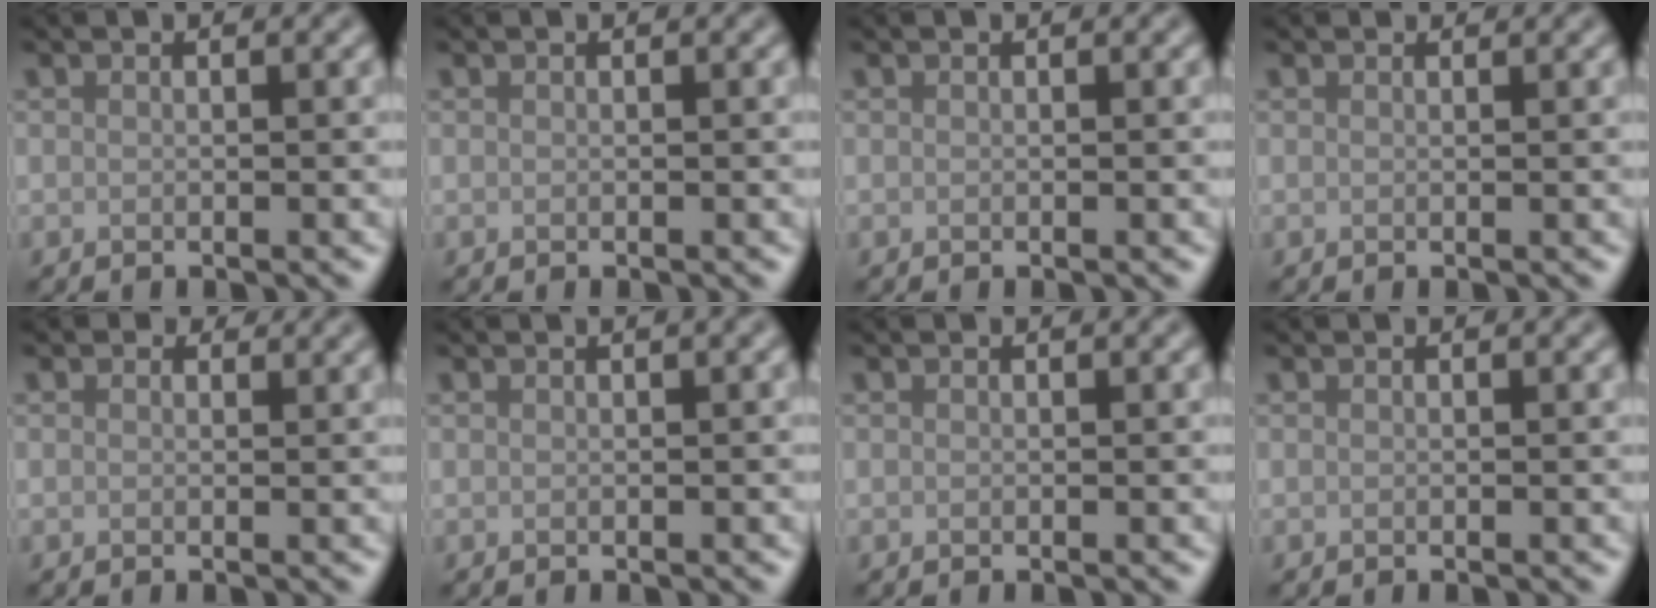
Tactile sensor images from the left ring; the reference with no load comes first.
{"total": 0.0}
{"total": 0.0}
{"total": 0.6, "force": [0.6, 0.2, 0.1], "torque": [-0.003, -0.003, 0.006]}
{"total": 1.0, "force": [0.7, 0.6, 0.3], "torque": [-0.003, -0.004, 0.004]}
{"total": 0.9, "force": [0.3, 0.2, 0.8], "torque": [-0.005, 0.010, 0.004]}
{"total": 0.0}
{"total": 0.0}